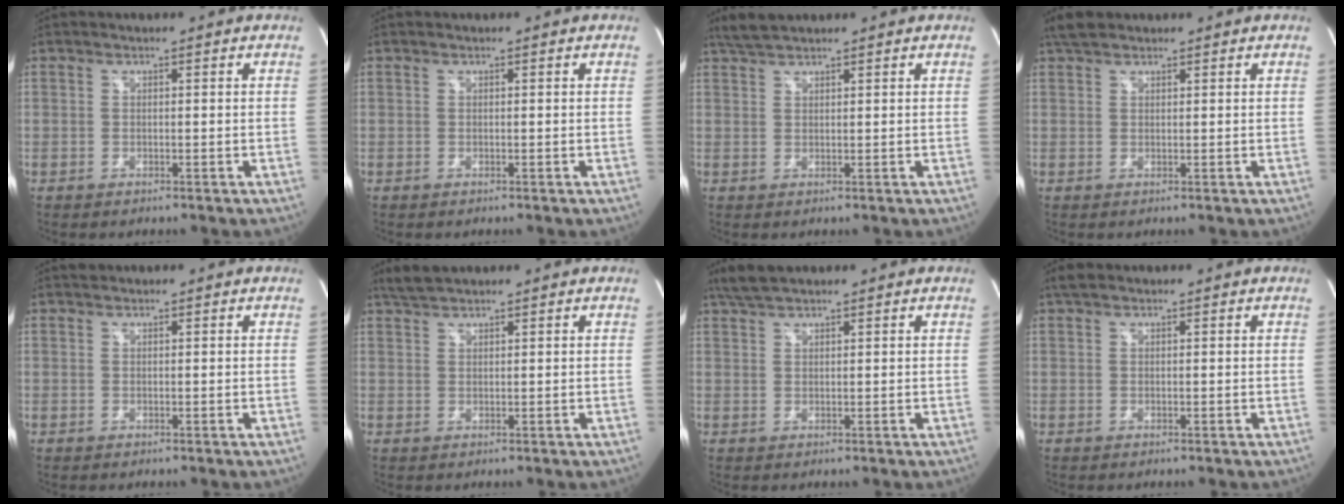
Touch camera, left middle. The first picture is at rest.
{"total": 0.0}
{"total": 3.0, "force": [2.8, 0.3, 1.1], "torque": [-0.031, 0.013, 0.056]}
{"total": 2.8, "force": [2.4, 1.1, 1.0], "torque": [-0.025, 0.015, 0.043]}
{"total": 0.5, "force": [0.5, 0.1, 0.0], "torque": [-0.011, 0.008, 0.011]}
{"total": 2.7, "force": [2.5, 0.2, 0.9], "torque": [-0.025, 0.012, 0.051]}
{"total": 3.6, "force": [3.1, 0.5, 1.7], "torque": [-0.044, 0.015, 0.063]}
{"total": 1.5, "force": [1.2, 0.6, 0.8], "torque": [-0.020, 0.016, 0.023]}